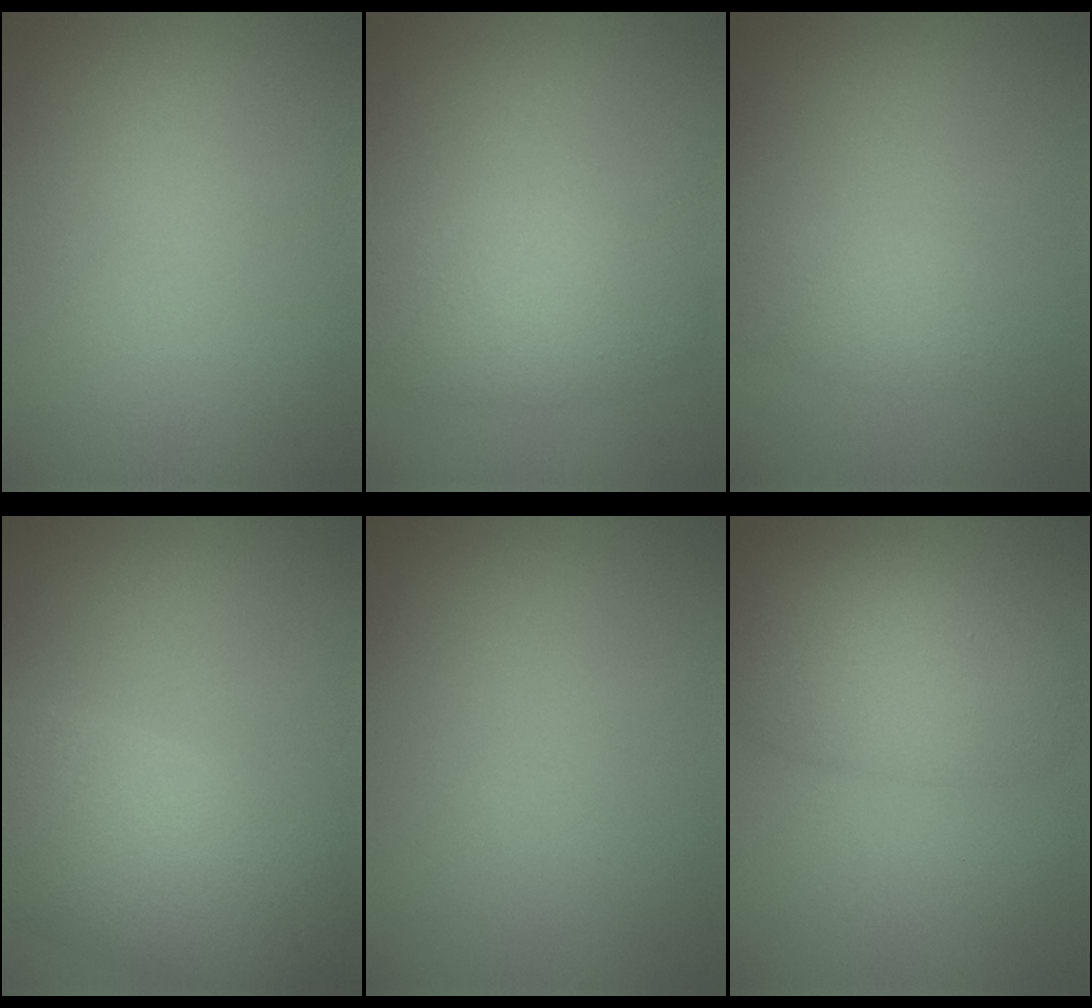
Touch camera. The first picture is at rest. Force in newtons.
{"total": 4.2, "press": 4.2, "slide": 0.1}
{"total": 1.8, "press": 1.8, "slide": 0.1}
{"total": 7.6, "press": 7.6, "slide": 0.7}
{"total": 0.0}
{"total": 5.8, "press": 5.8, "slide": 0.2}